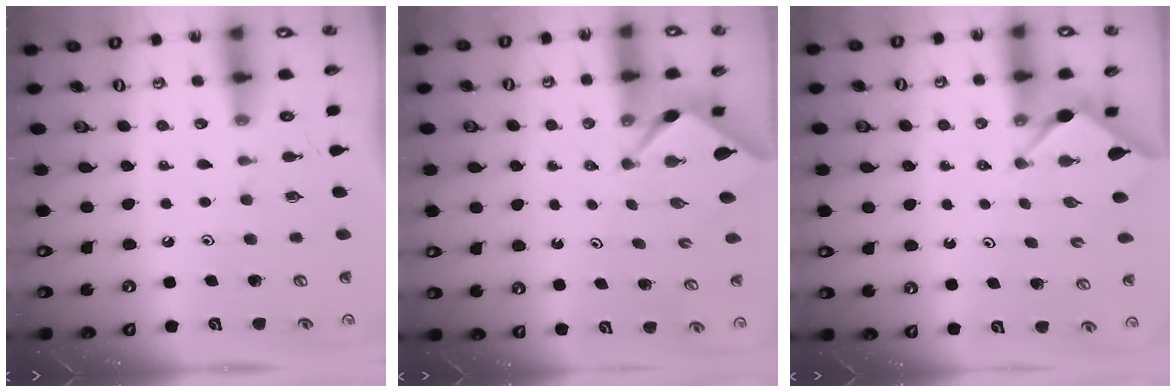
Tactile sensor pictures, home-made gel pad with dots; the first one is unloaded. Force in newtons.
{"total": 2.3, "press": 2.3, "slide": 0.2}
{"total": 3.0, "press": 3.0, "slide": 0.3}